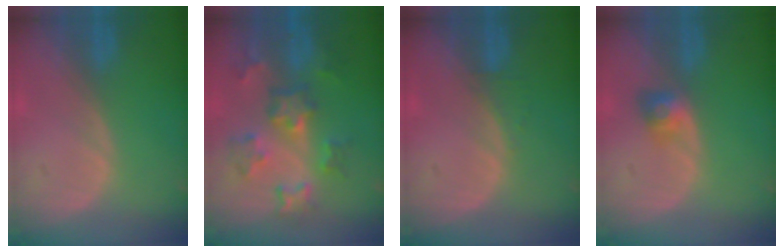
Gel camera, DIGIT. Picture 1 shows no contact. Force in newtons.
{"total": 8.3, "press": 7.7, "slide": 3.1}
{"total": 1.2, "press": 1.1, "slide": 0.4}
{"total": 3.2, "press": 2.8, "slide": 1.4}